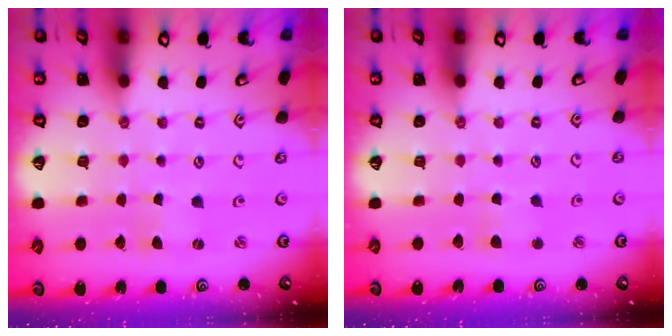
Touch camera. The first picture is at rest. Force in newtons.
{"total": 2.8, "press": 2.8, "slide": 0.5}